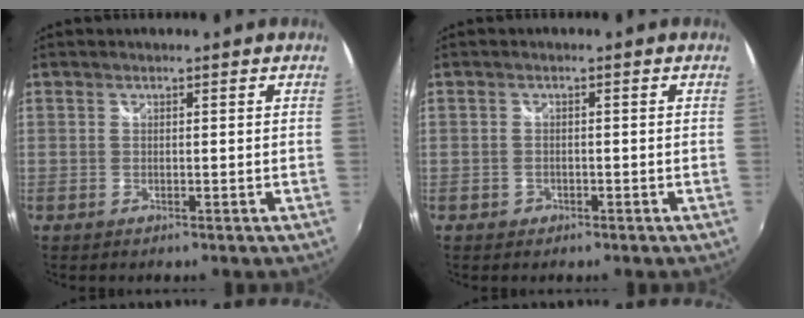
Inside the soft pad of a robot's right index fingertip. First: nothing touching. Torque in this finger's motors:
{"motor_torque": [0.00, 0.00, 0.05, -0.01]}